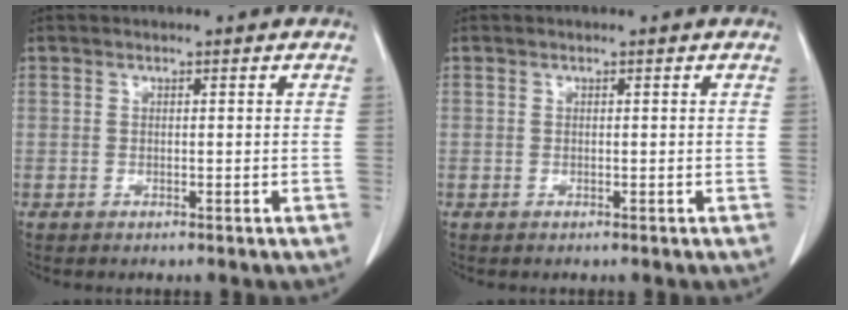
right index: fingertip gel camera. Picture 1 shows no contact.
{"total": 0.0}